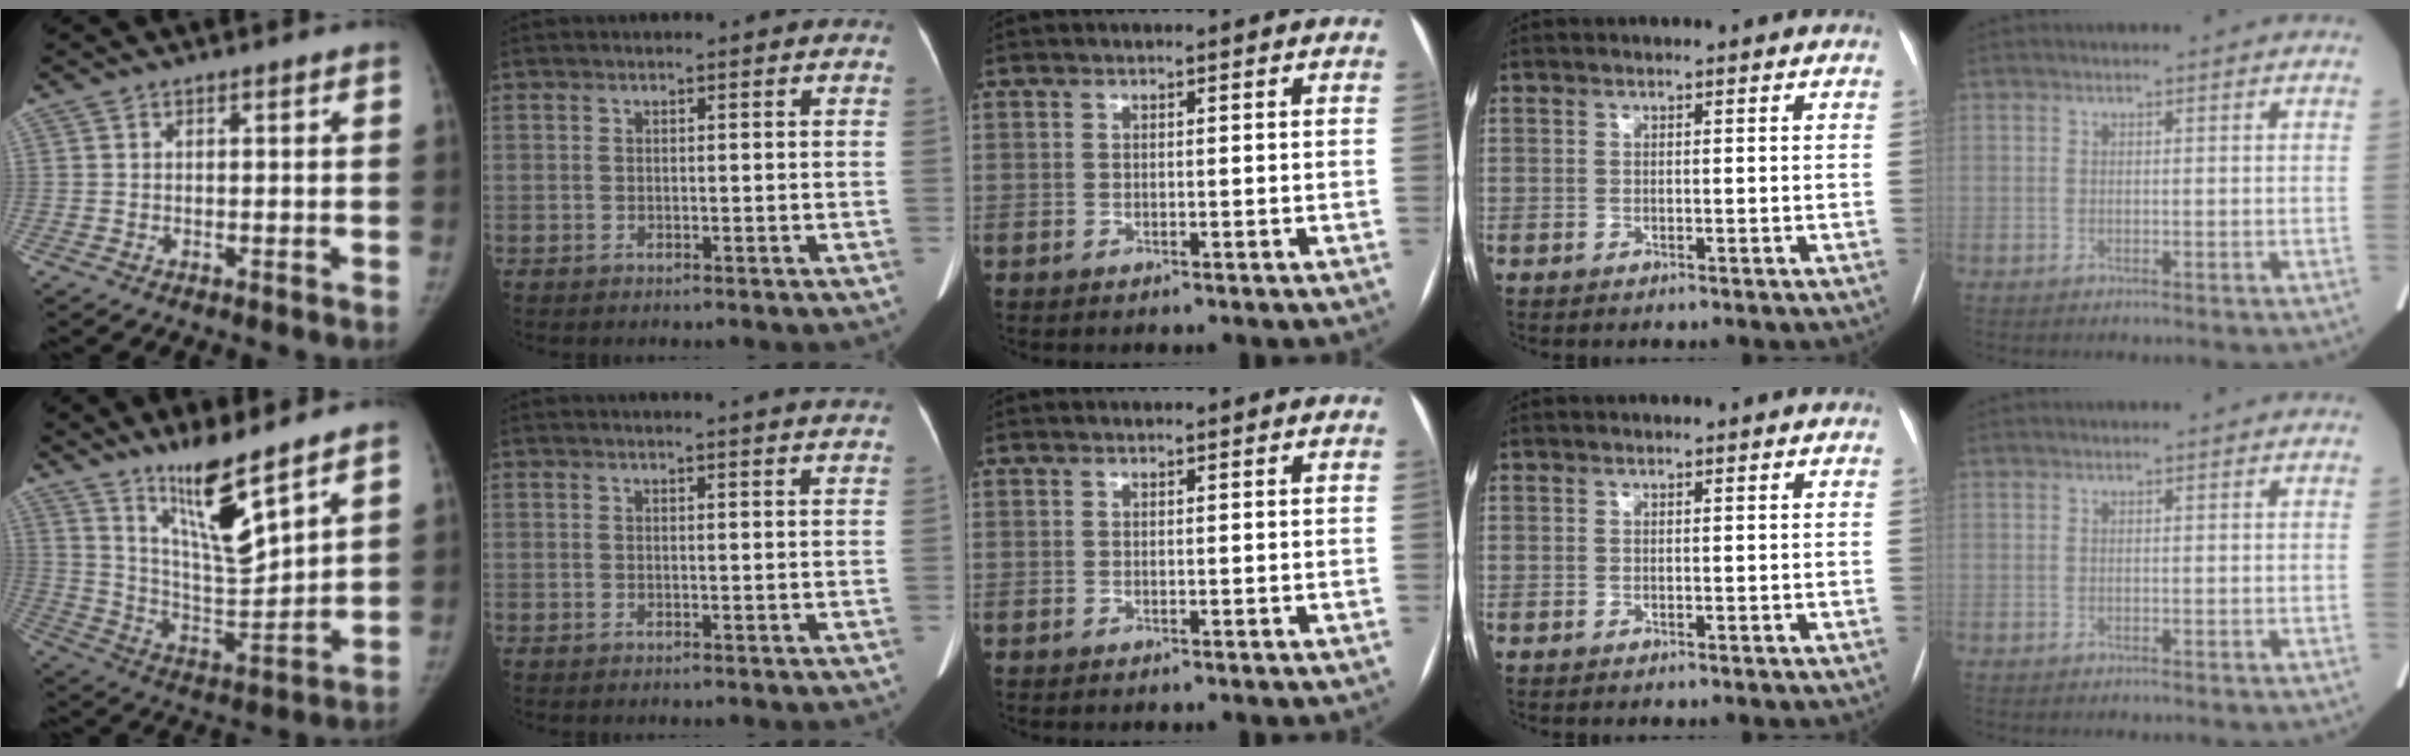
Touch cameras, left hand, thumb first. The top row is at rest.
{"thumb": {"total": 13.5, "force": [9.6, 2.1, 9.2], "torque": [-0.146, -0.081, 0.185]}, "index": {"total": 8.6, "force": [8.1, -0.4, 2.9], "torque": [-0.035, -0.020, 0.070]}}